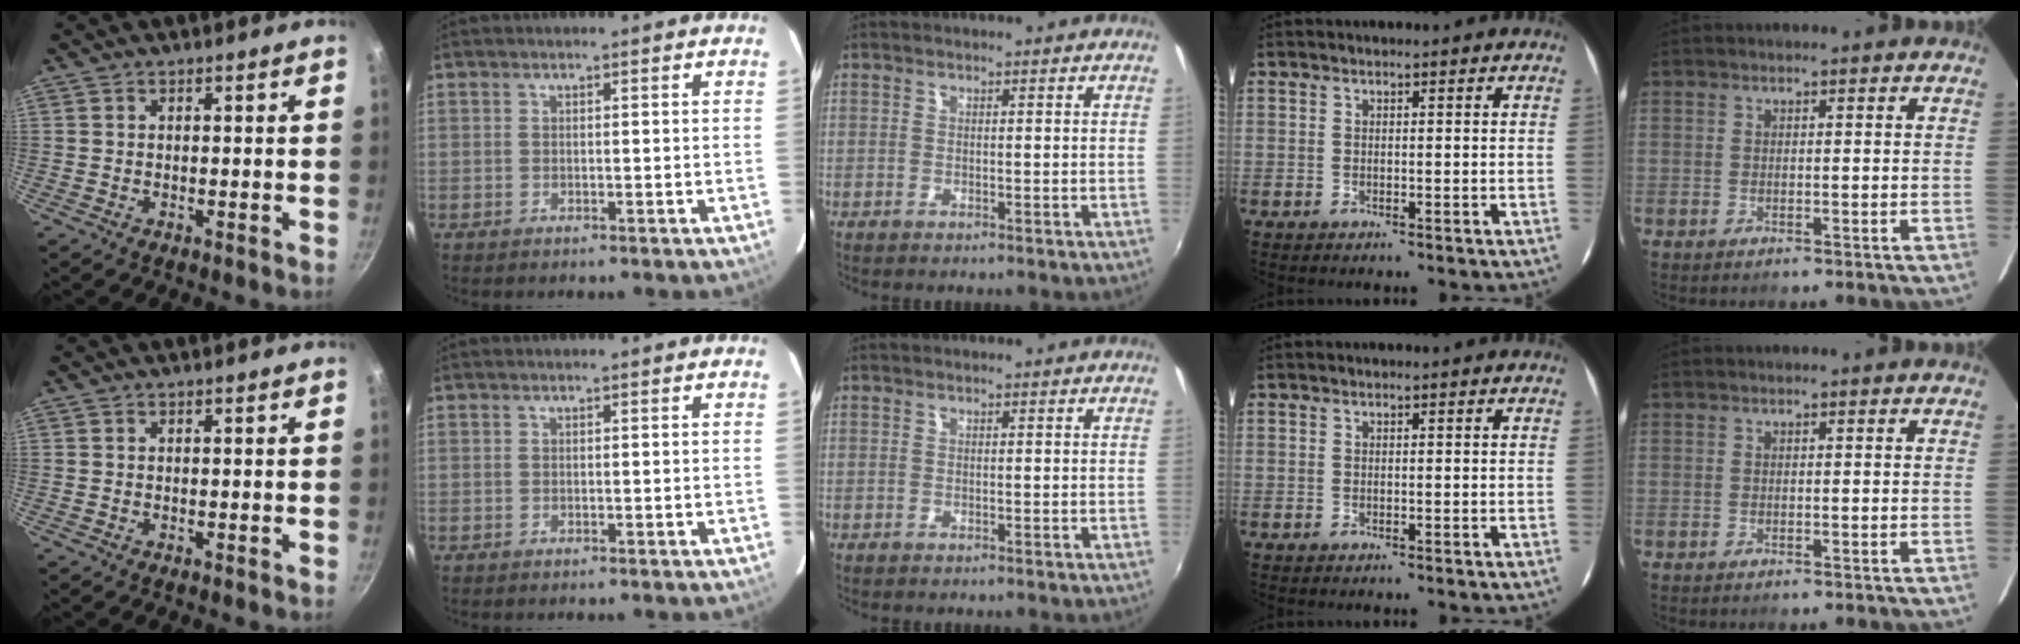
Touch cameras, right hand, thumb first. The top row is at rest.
{}